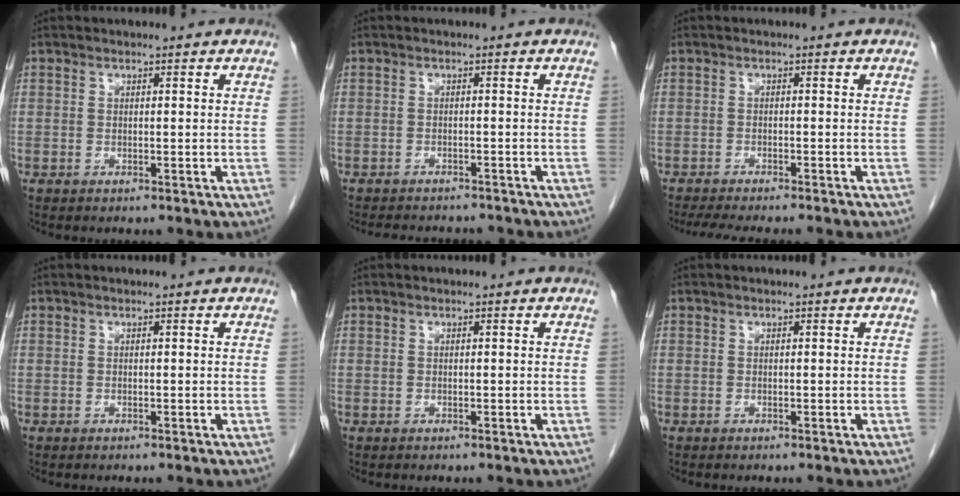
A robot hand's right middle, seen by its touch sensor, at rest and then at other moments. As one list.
[{"total": 7.3, "force": [-6.8, 2.0, 2.0], "torque": [-0.030, -0.003, -0.083]}, {"total": 9.0, "force": [-7.8, 1.2, 4.3], "torque": [-0.061, -0.015, -0.112]}, {"total": 0.0}, {"total": 0.0}, {"total": 0.0}]